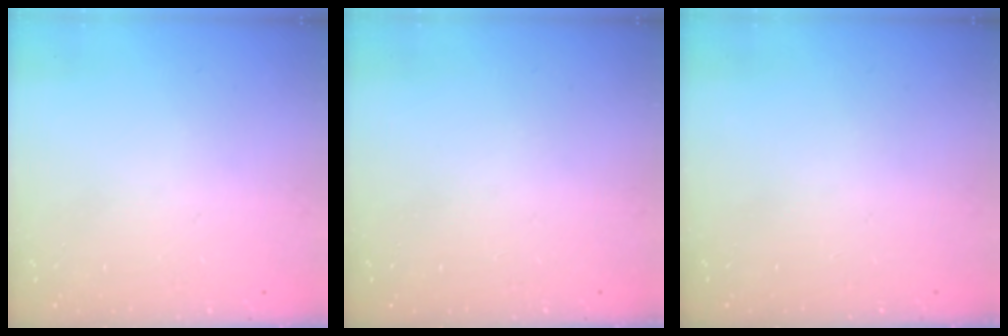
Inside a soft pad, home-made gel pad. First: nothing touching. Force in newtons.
{"total": 0.0}
{"total": 0.0}